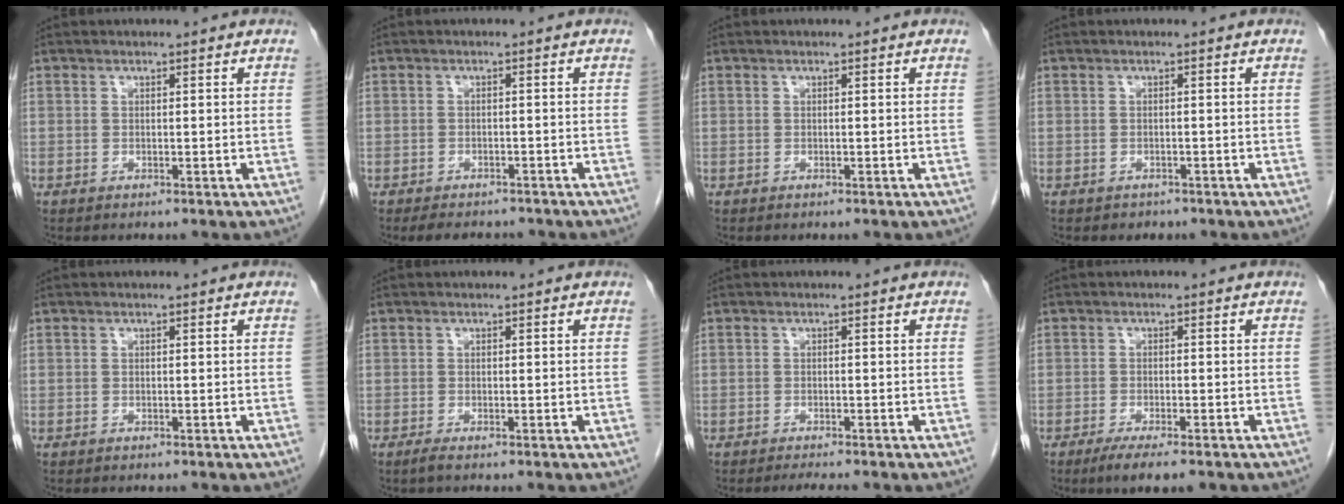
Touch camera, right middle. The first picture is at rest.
{"total": 6.0, "force": [-5.2, 2.3, 2.0], "torque": [-0.028, -0.004, -0.067]}
{"total": 0.0}
{"total": 1.7, "force": [-1.3, 1.0, 0.1], "torque": [-0.010, 0.001, -0.017]}
{"total": 0.0}
{"total": 0.8, "force": [-0.5, -0.1, 0.5], "torque": [-0.013, -0.003, -0.011]}
{"total": 2.0, "force": [-1.8, -0.2, 0.9], "torque": [-0.019, -0.007, -0.025]}
{"total": 5.4, "force": [-3.8, 0.9, 3.7], "torque": [-0.056, -0.012, -0.054]}